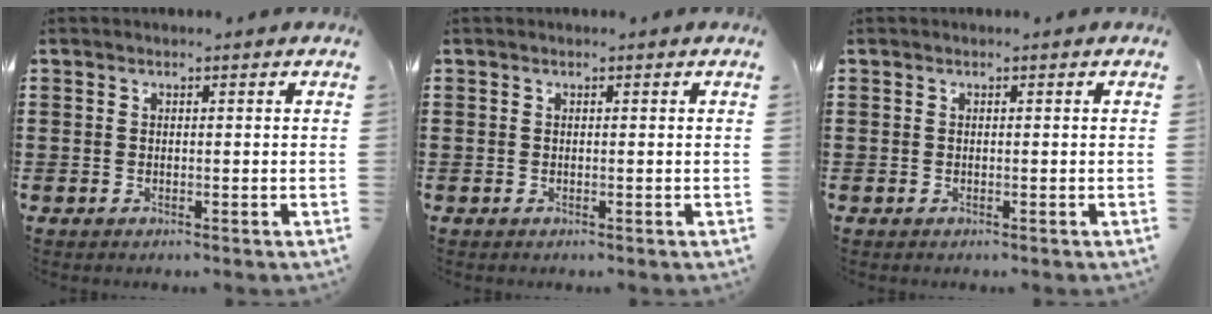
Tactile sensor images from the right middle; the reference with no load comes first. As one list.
[{"total": 0.0}, {"total": 0.0}]